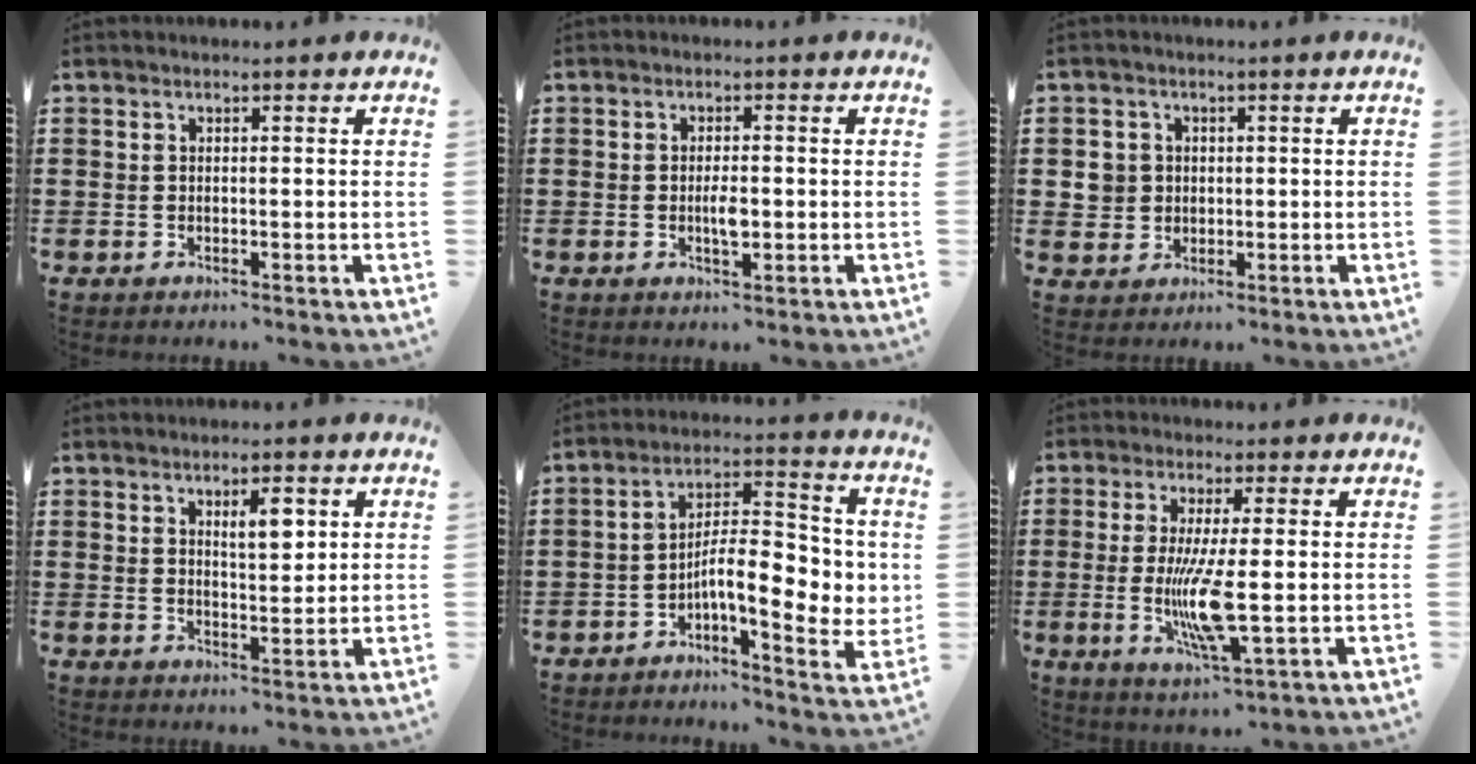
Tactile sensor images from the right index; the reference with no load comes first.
{"total": 2.9, "force": [-0.4, 0.9, 2.8], "torque": [-0.049, 0.000, -0.007]}
{"total": 3.5, "force": [0.4, 3.4, 0.6], "torque": [-0.028, 0.012, 0.005]}
{"total": 4.4, "force": [2.0, 1.6, 3.5], "torque": [-0.059, 0.002, 0.029]}
{"total": 9.3, "force": [-1.2, 3.5, 8.5], "torque": [-0.129, -0.010, -0.027]}
{"total": 8.3, "force": [-0.6, 1.3, 8.2], "torque": [-0.170, -0.020, -0.015]}